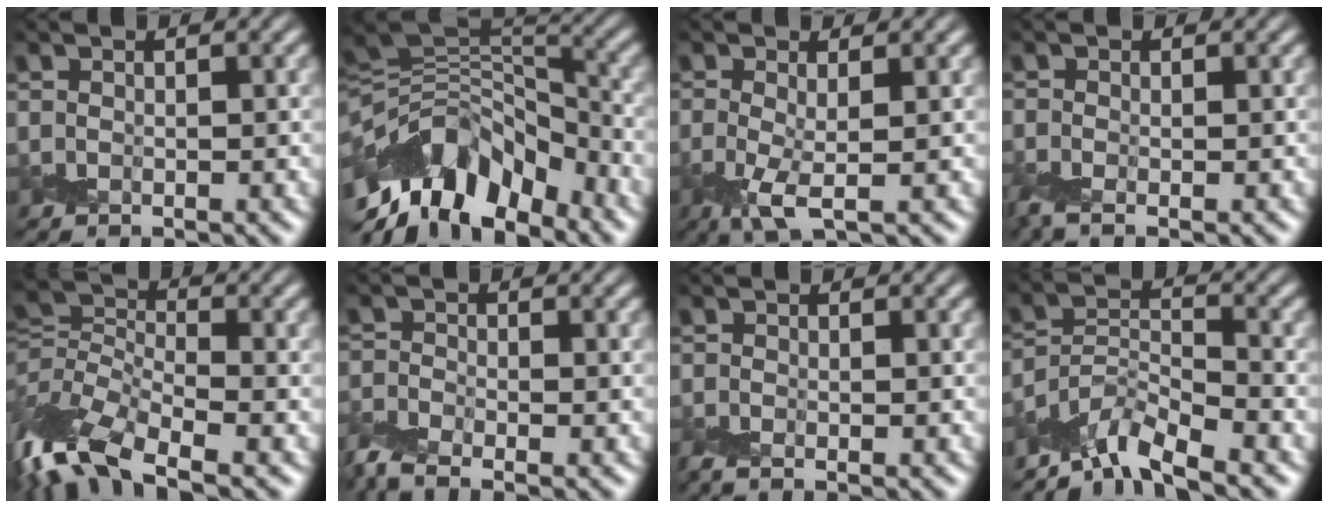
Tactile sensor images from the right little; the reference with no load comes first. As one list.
[{"total": 9.4, "force": [-5.9, 4.6, 5.7], "torque": [-0.088, 0.013, -0.118]}, {"total": 3.5, "force": [-0.7, 1.1, 3.2], "torque": [-0.075, -0.005, -0.016]}, {"total": 2.7, "force": [-1.2, 1.4, 2.1], "torque": [-0.059, -0.001, -0.032]}, {"total": 9.2, "force": [-5.1, 3.9, 6.5], "torque": [-0.142, -0.005, -0.114]}, {"total": 3.9, "force": [-2.8, 1.6, 2.2], "torque": [-0.054, -0.006, -0.070]}, {"total": 1.5, "force": [-0.6, 0.7, 1.2], "torque": [-0.038, 0.000, -0.019]}, {"total": 4.8, "force": [-4.5, 0.3, 1.6], "torque": [-0.024, -0.005, -0.096]}]